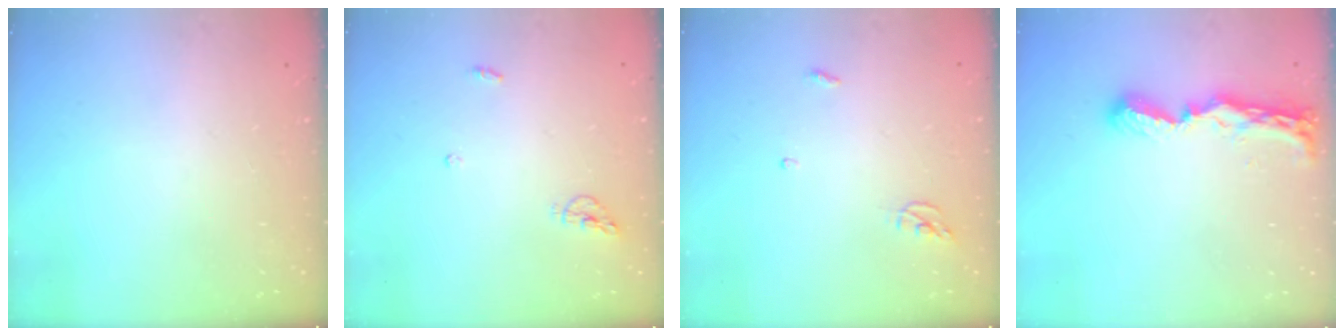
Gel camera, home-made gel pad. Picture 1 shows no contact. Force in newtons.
{"total": 5.4, "press": 5.4, "slide": 0.5}
{"total": 3.6, "press": 3.6, "slide": 0.3}
{"total": 8.8, "press": 8.8, "slide": 0.3}